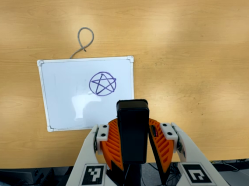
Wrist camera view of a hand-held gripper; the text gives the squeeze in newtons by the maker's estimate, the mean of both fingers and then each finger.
{"total": 8.8, "left": 7.9, "right": 9.7}